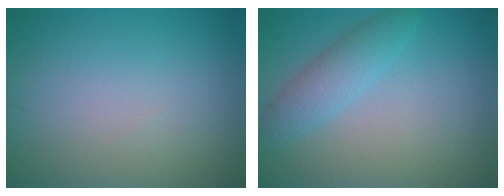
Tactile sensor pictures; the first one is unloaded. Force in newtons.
{"total": 3.0, "press": 3.0, "slide": 0.1}